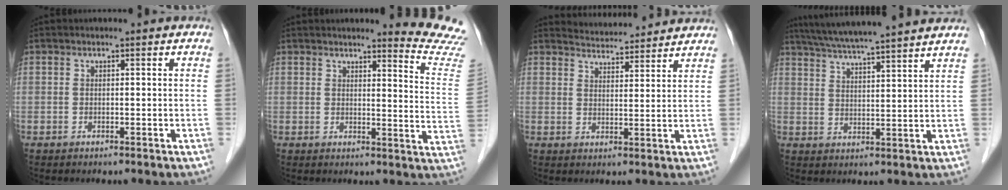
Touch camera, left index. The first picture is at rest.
{"total": 10.3, "force": [10.1, -1.6, 1.0], "torque": [-0.006, -0.112, 0.093]}
{"total": 8.0, "force": [7.9, 0.9, 1.2], "torque": [-0.024, 0.018, 0.106]}
{"total": 17.0, "force": [14.9, -0.2, 8.2], "torque": [-0.142, 0.028, 0.209]}